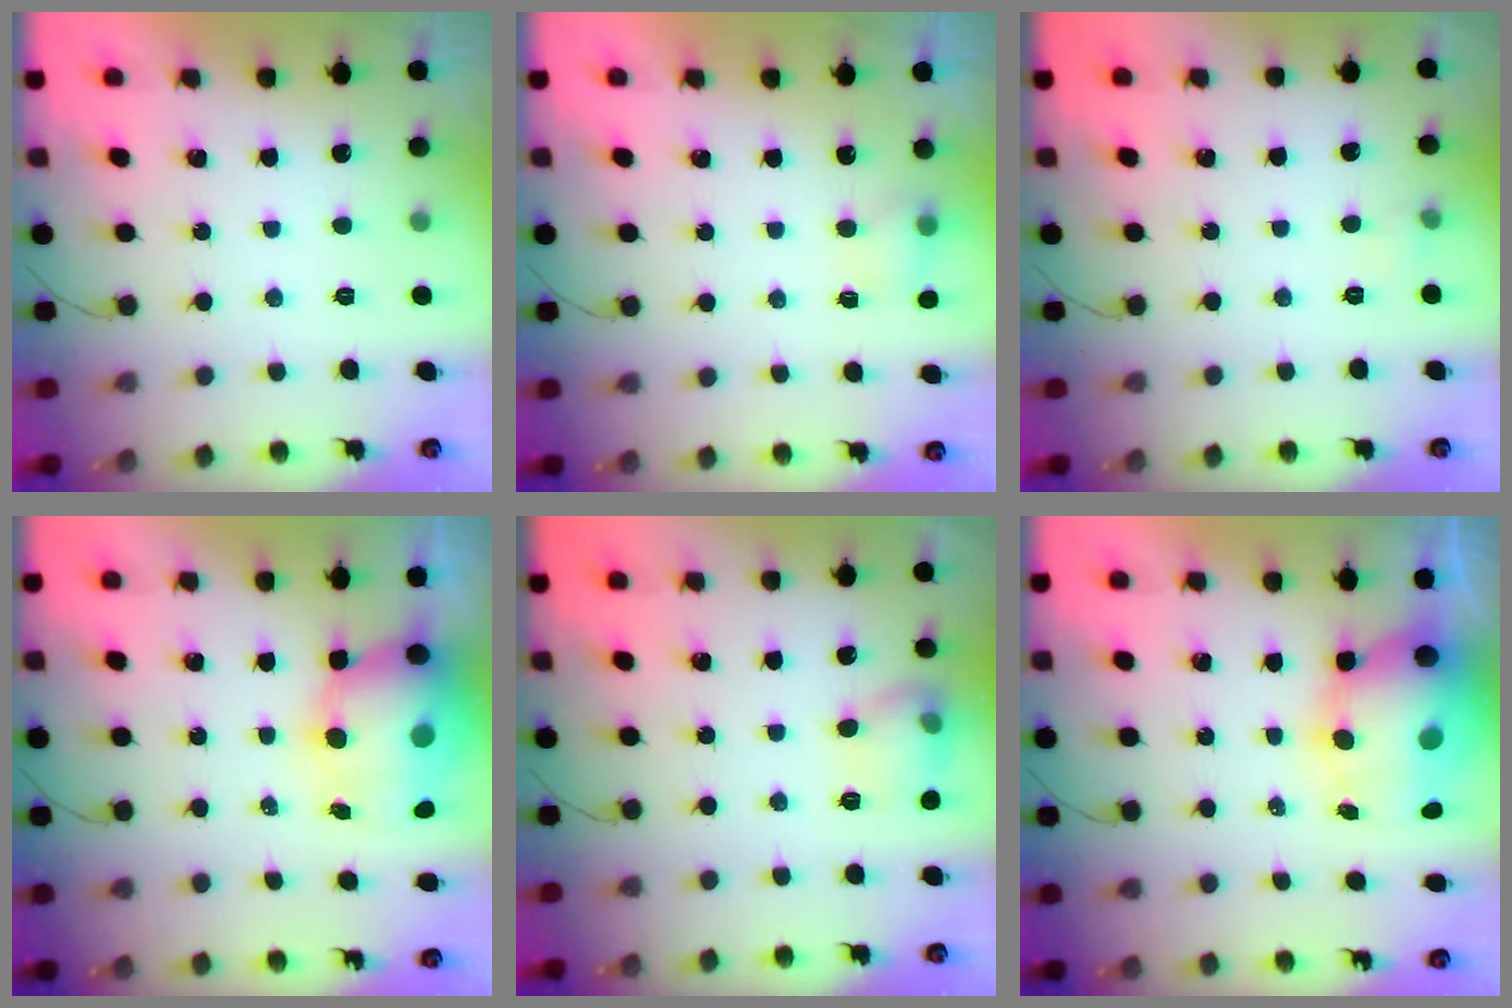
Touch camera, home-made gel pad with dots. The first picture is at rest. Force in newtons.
{"total": 4.4, "press": 4.1, "slide": 1.4}
{"total": 3.0, "press": 2.7, "slide": 1.3}
{"total": 12.0, "press": 11.7, "slide": 2.7}
{"total": 10.0, "press": 10.0, "slide": 0.7}
{"total": 11.9, "press": 11.4, "slide": 3.2}